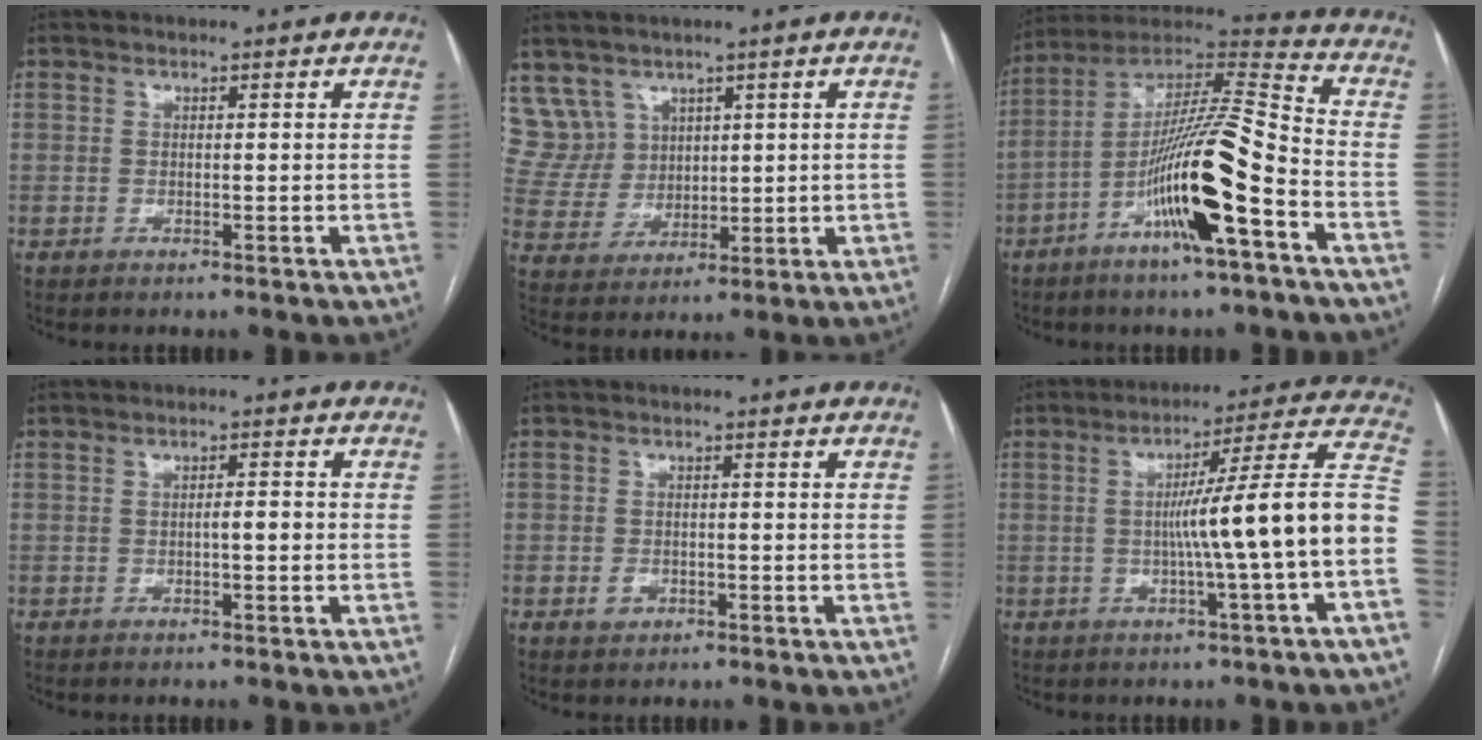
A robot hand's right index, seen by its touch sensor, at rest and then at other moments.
{"total": 7.6, "force": [4.9, 5.9, -0.1], "torque": [-0.005, 0.025, 0.115]}
{"total": 17.4, "force": [-7.0, 1.1, 15.9], "torque": [-0.299, 0.004, -0.123]}
{"total": 1.8, "force": [-0.4, 0.4, 1.7], "torque": [-0.025, 0.004, -0.007]}
{"total": 2.1, "force": [-0.9, 1.5, 1.0], "torque": [-0.015, 0.004, -0.009]}
{"total": 15.1, "force": [-2.3, -1.8, 14.8], "torque": [-0.199, 0.026, -0.041]}